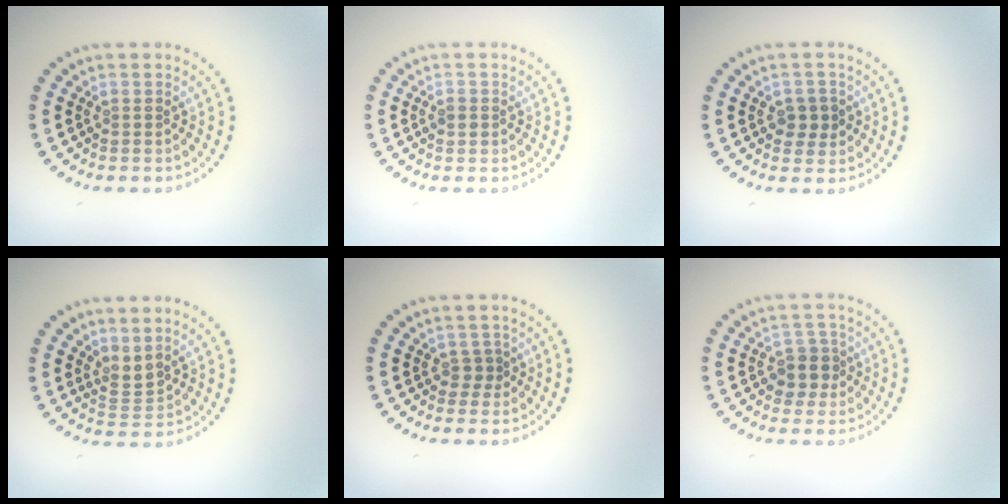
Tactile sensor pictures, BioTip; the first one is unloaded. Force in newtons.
{"total": 1.4, "press": 1.3, "slide": 0.2}
{"total": 2.2, "press": 2.2, "slide": 0.6}
{"total": 1.9, "press": 1.4, "slide": 1.4}
{"total": 1.0, "press": 0.8, "slide": 0.7}
{"total": 2.7, "press": 2.5, "slide": 1.1}